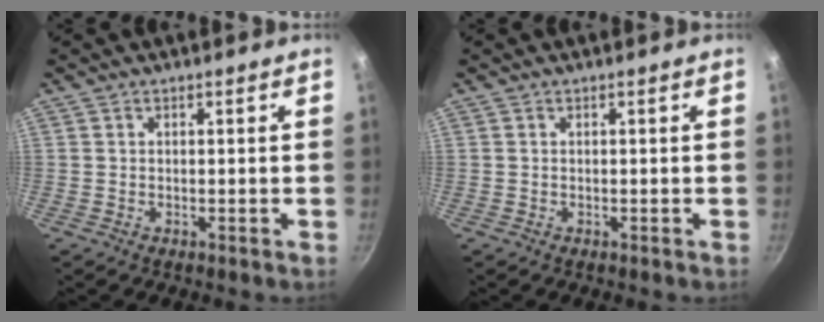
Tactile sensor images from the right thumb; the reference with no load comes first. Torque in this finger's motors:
{"motor_torque": [-0.26, -0.42, 0.14, -0.07, 0.01]}